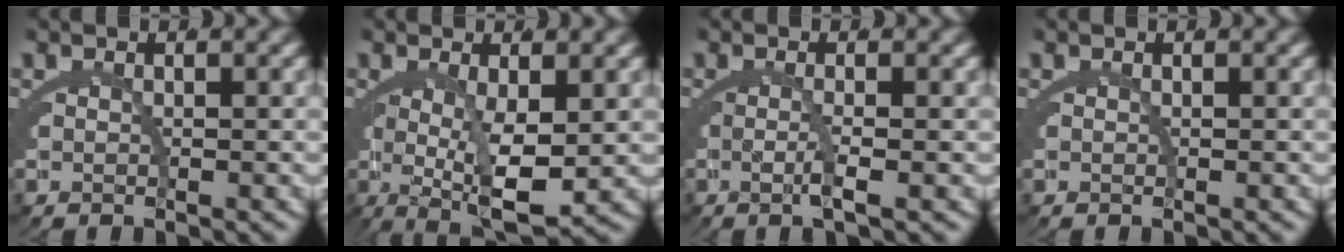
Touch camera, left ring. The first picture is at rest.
{"total": 6.4, "force": [-1.1, 1.8, 6.1], "torque": [-0.095, -0.029, 0.002]}
{"total": 2.4, "force": [0.0, 0.4, 2.3], "torque": [-0.043, -0.004, -0.002]}
{"total": 0.0}